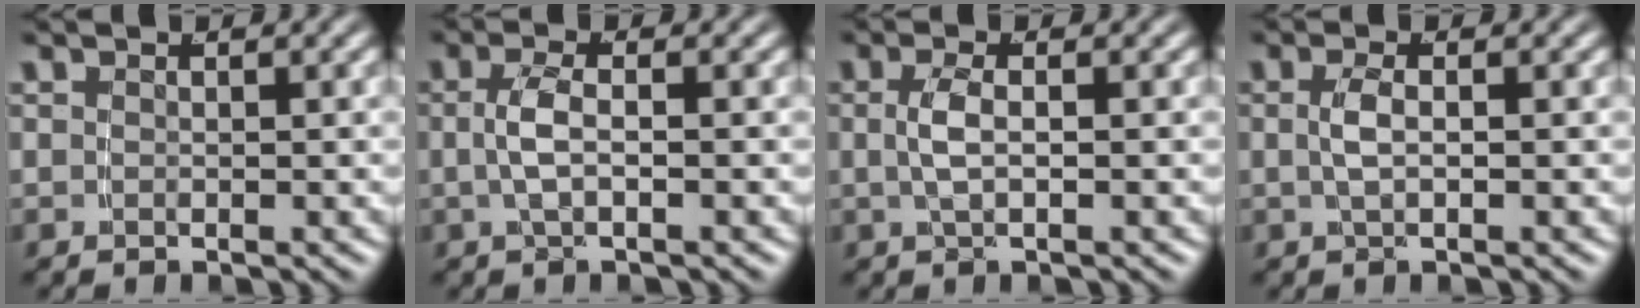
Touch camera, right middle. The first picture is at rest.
{"total": 2.2, "force": [-0.3, 0.2, 2.2], "torque": [-0.048, 0.000, -0.001]}
{"total": 1.9, "force": [-0.1, 0.1, 1.9], "torque": [-0.044, -0.001, 0.003]}
{"total": 1.7, "force": [-0.2, 0.0, 1.7], "torque": [-0.037, -0.001, 0.003]}